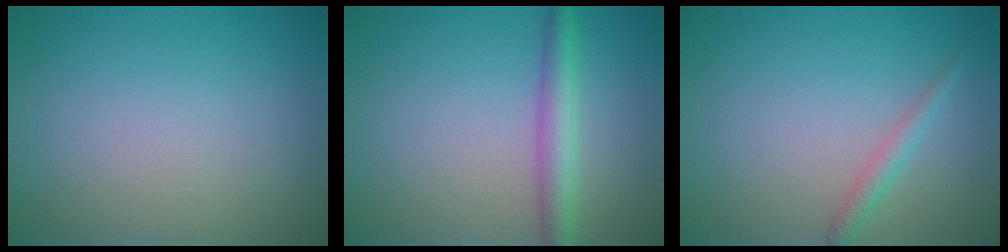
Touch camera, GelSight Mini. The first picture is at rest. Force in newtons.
{"total": 3.4, "press": 3.4, "slide": 0.1}
{"total": 1.4, "press": 1.4, "slide": 0.0}